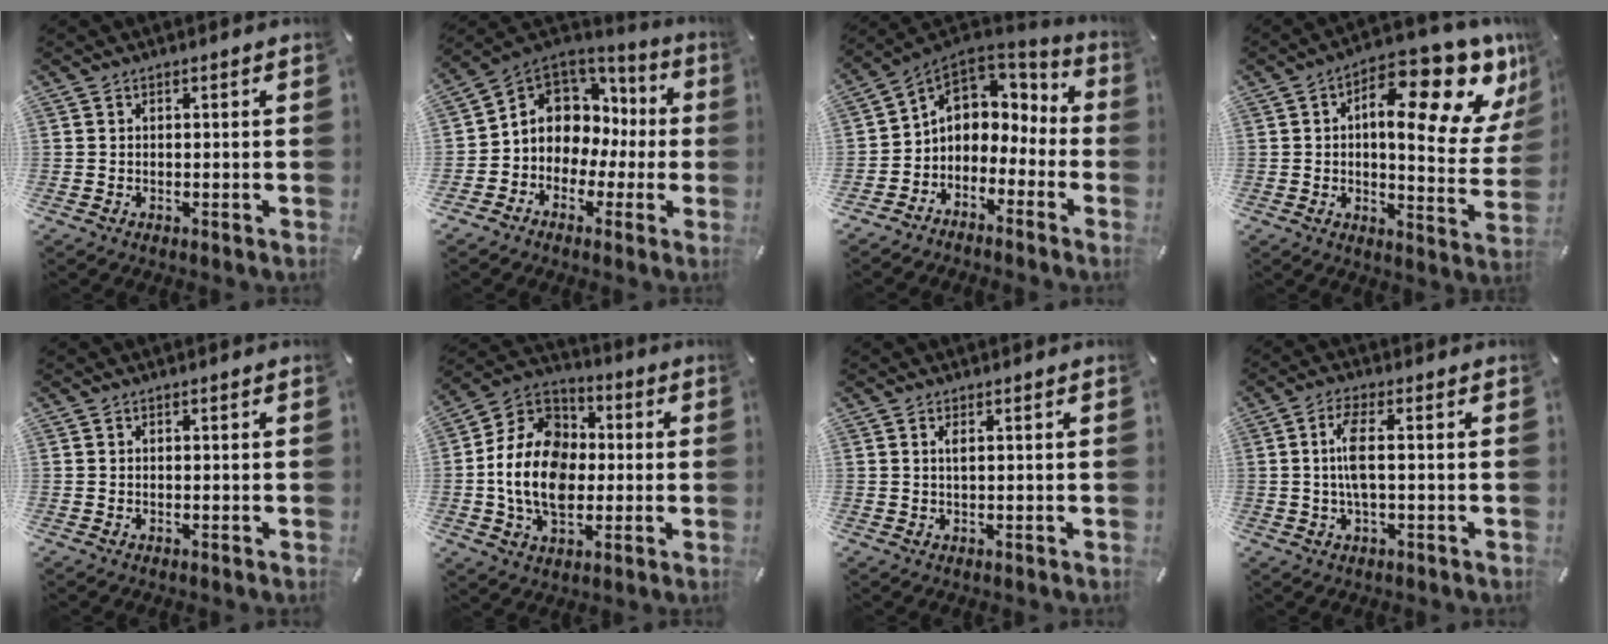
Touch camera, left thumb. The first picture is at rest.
{"total": 7.8, "force": [1.0, 7.4, 2.2], "torque": [-0.055, -0.023, 0.025]}
{"total": 6.1, "force": [0.4, 5.8, 2.0], "torque": [-0.054, -0.006, 0.012]}
{"total": 19.7, "force": [9.6, 7.0, 15.8], "torque": [-0.204, -0.089, 0.141]}
{"total": 0.0}
{"total": 15.9, "force": [-2.3, 12.2, 10.0], "torque": [-0.232, 0.015, -0.044]}
{"total": 1.3, "force": [0.4, 0.1, 1.3], "torque": [-0.026, 0.000, 0.006]}
{"total": 6.3, "force": [0.3, 1.8, 6.1], "torque": [-0.127, -0.001, -0.001]}